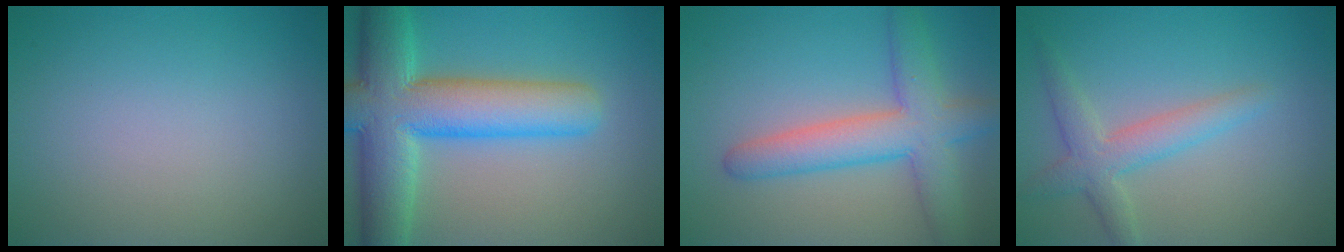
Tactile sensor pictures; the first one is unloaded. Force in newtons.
{"total": 10.8, "press": 10.8, "slide": 0.5}
{"total": 6.2, "press": 6.2, "slide": 0.3}
{"total": 3.3, "press": 3.3, "slide": 0.2}